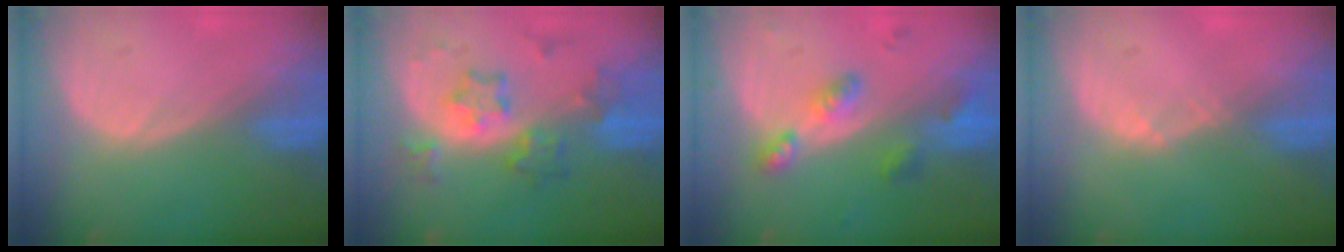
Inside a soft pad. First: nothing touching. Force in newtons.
{"total": 6.6, "press": 6.6, "slide": 0.1}
{"total": 5.2, "press": 5.1, "slide": 0.7}
{"total": 0.6, "press": 0.5, "slide": 0.2}